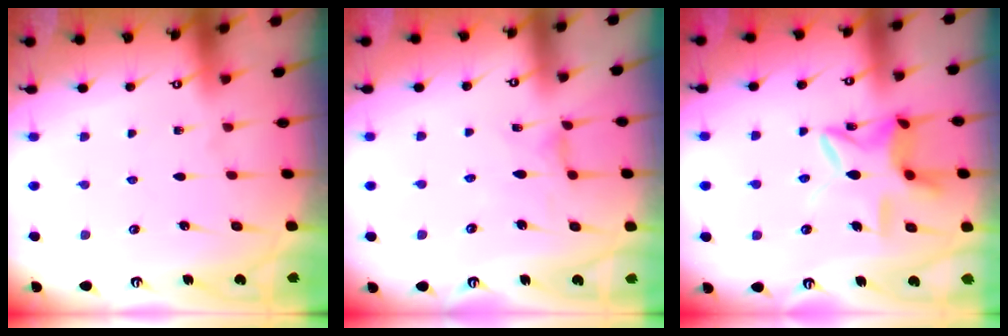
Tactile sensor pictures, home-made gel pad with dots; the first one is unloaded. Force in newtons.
{"total": 1.4, "press": 1.4, "slide": 0.2}
{"total": 12.5, "press": 12.5, "slide": 1.0}